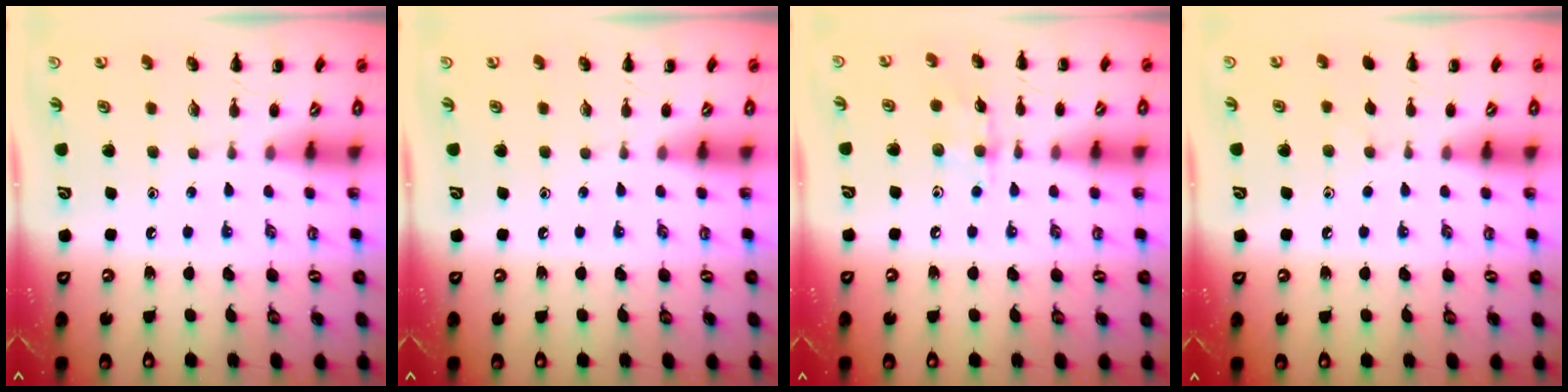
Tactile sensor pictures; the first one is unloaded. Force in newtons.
{"total": 0.0}
{"total": 5.2, "press": 5.1, "slide": 0.8}
{"total": 3.8, "press": 3.6, "slide": 1.4}